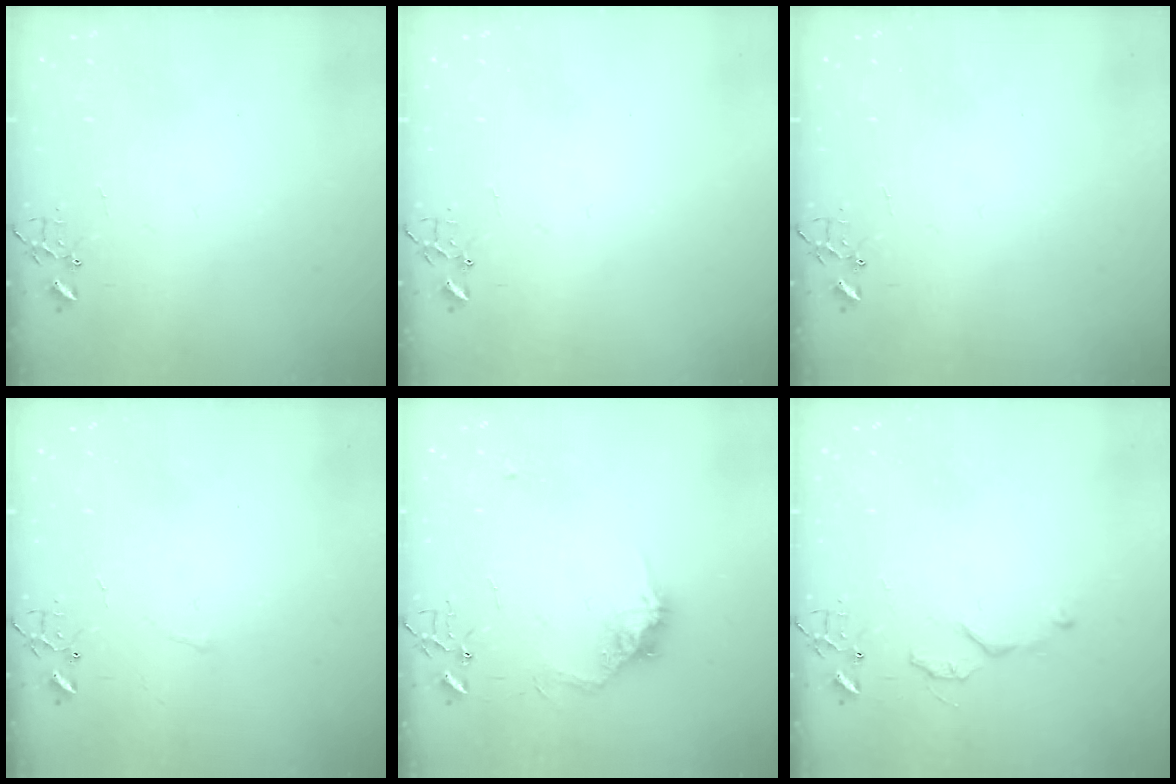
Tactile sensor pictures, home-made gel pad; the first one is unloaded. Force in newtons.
{"total": 0.0}
{"total": 0.0}
{"total": 2.7, "press": 2.7, "slide": 0.4}
{"total": 10.2, "press": 10.2, "slide": 0.1}
{"total": 5.5, "press": 5.5, "slide": 0.7}